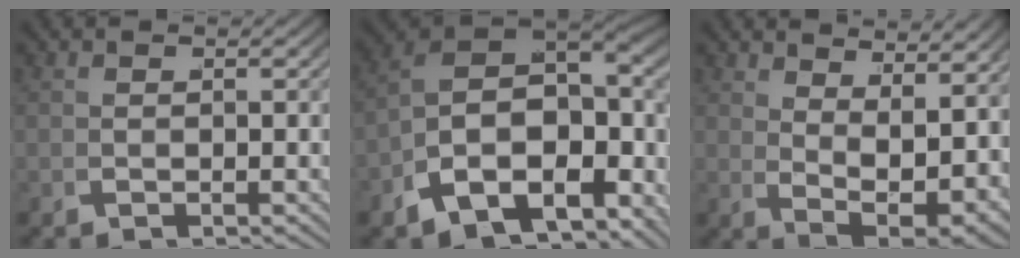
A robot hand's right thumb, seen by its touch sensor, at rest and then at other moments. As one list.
[{"total": 16.4, "force": [-1.3, 11.4, 11.7], "torque": [-0.225, -0.042, -0.014]}, {"total": 6.8, "force": [1.7, 3.3, 5.6], "torque": [-0.105, -0.037, 0.050]}]